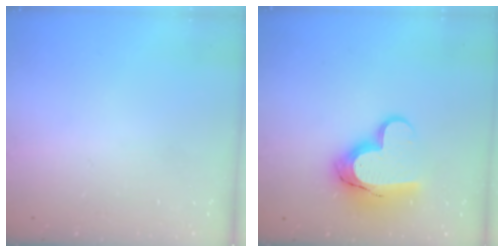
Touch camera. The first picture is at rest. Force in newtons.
{"total": 13.6, "press": 13.6, "slide": 1.1}